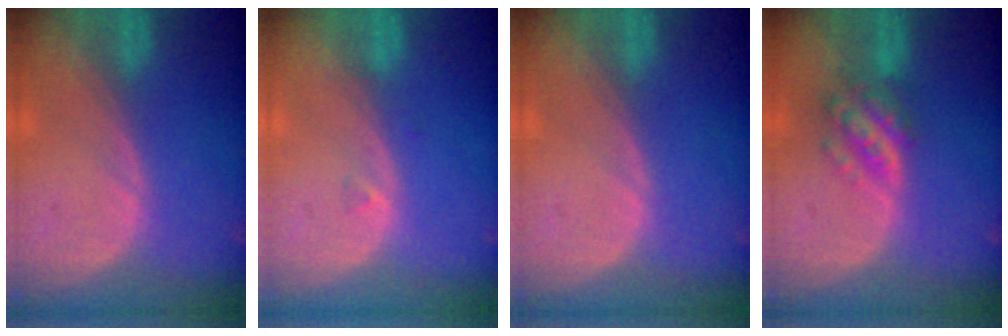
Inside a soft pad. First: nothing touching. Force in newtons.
{"total": 0.7, "press": 0.7, "slide": 0.2}
{"total": 0.0}
{"total": 6.0, "press": 5.3, "slide": 2.8}